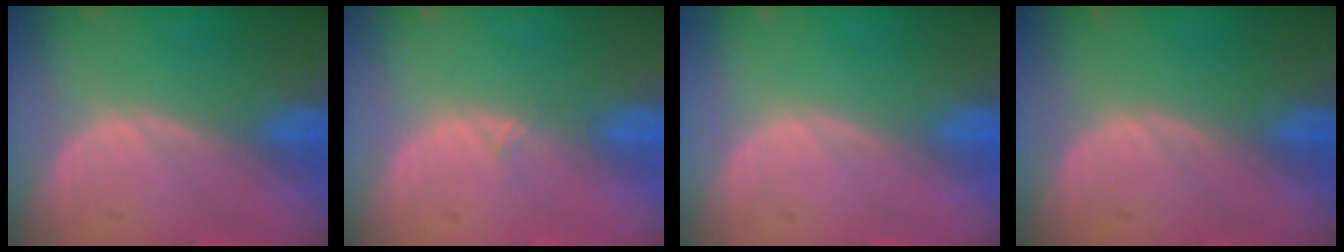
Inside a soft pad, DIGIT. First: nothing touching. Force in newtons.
{"total": 0.9, "press": 0.6, "slide": 0.7}
{"total": 0.0}
{"total": 0.0}